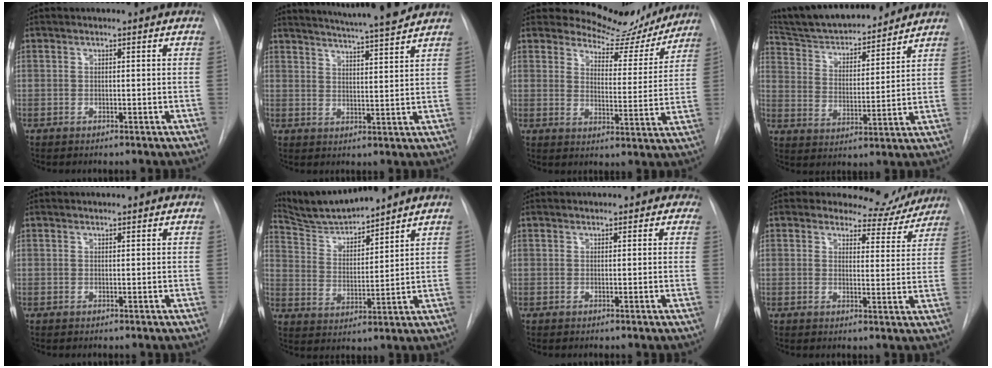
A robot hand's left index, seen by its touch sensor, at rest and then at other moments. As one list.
[{"total": 12.1, "force": [11.1, -0.3, 4.8], "torque": [-0.081, -0.002, 0.153]}, {"total": 10.9, "force": [10.4, 3.0, 1.0], "torque": [-0.005, -0.029, 0.126]}, {"total": 17.0, "force": [15.6, 3.1, 6.1], "torque": [-0.099, 0.005, 0.253]}, {"total": 0.7, "force": [0.6, 0.2, 0.2], "torque": [-0.006, 0.007, 0.009]}, {"total": 9.1, "force": [8.8, -0.2, 2.1], "torque": [-0.055, 0.006, 0.178]}, {"total": 2.6, "force": [2.0, 1.5, 0.3], "torque": [0.020, 0.001, 0.009]}, {"total": 6.8, "force": [6.4, 2.5, -0.4], "torque": [0.022, -0.028, 0.065]}]